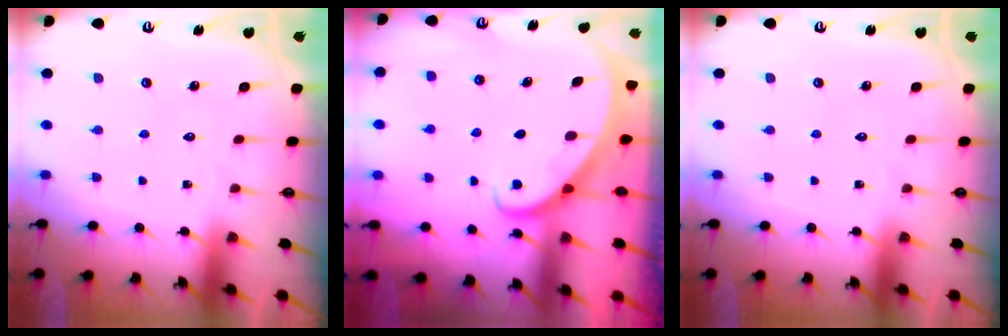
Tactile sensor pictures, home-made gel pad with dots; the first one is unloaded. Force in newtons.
{"total": 2.9, "press": 2.9, "slide": 0.2}
{"total": 0.0}